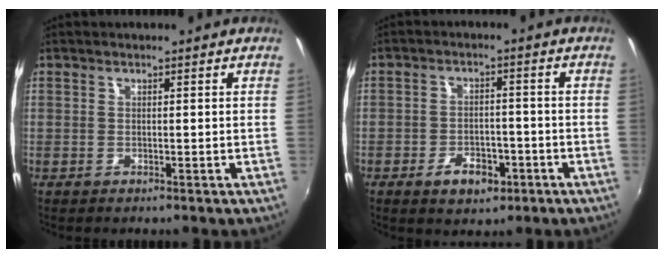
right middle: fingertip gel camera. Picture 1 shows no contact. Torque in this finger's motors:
{"motor_torque": [-0.58, -1.22, 0.01, 0.00]}